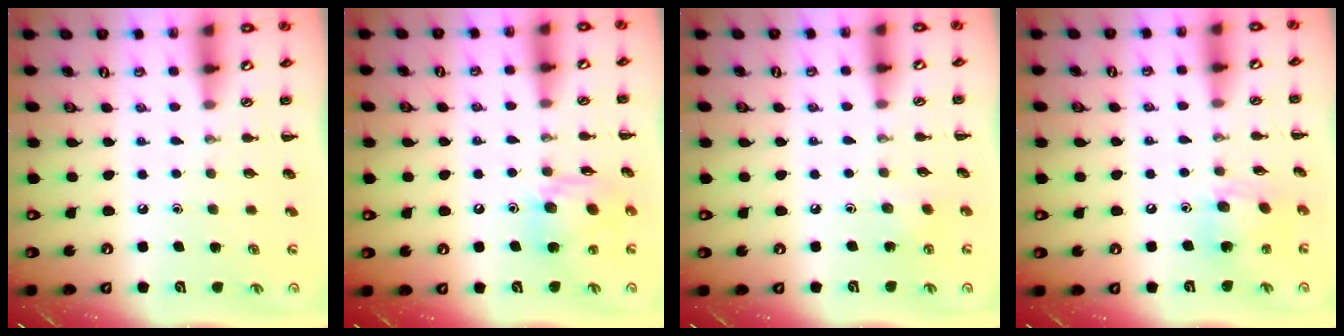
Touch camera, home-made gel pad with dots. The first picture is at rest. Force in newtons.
{"total": 13.2, "press": 12.9, "slide": 2.9}
{"total": 2.9, "press": 2.8, "slide": 0.9}
{"total": 8.6, "press": 8.5, "slide": 0.9}